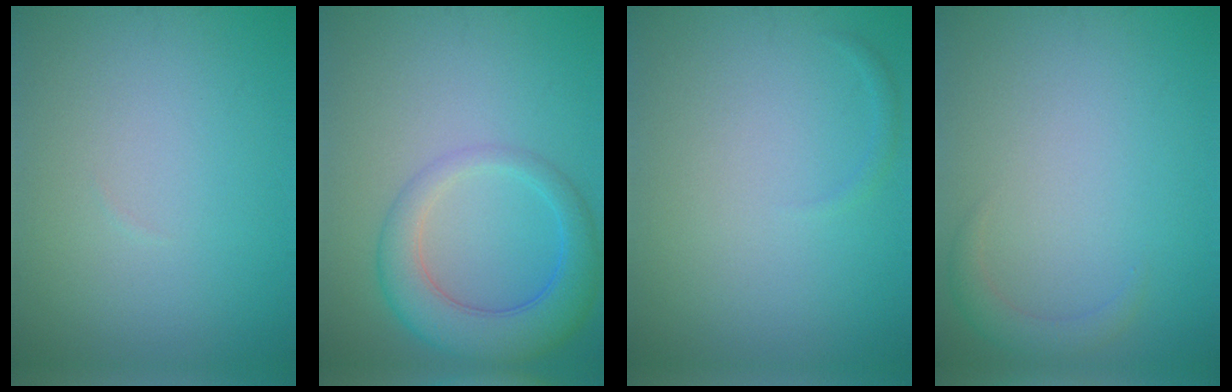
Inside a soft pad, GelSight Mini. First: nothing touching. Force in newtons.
{"total": 5.7, "press": 5.7, "slide": 0.4}
{"total": 0.5, "press": 0.5, "slide": 0.1}
{"total": 1.7, "press": 1.7, "slide": 0.1}